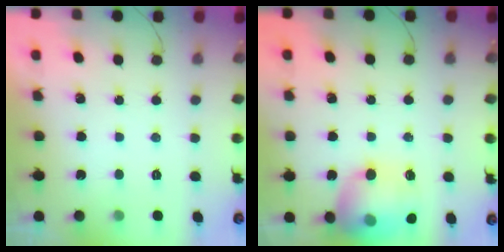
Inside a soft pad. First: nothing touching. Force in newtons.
{"total": 16.8, "press": 16.7, "slide": 1.6}